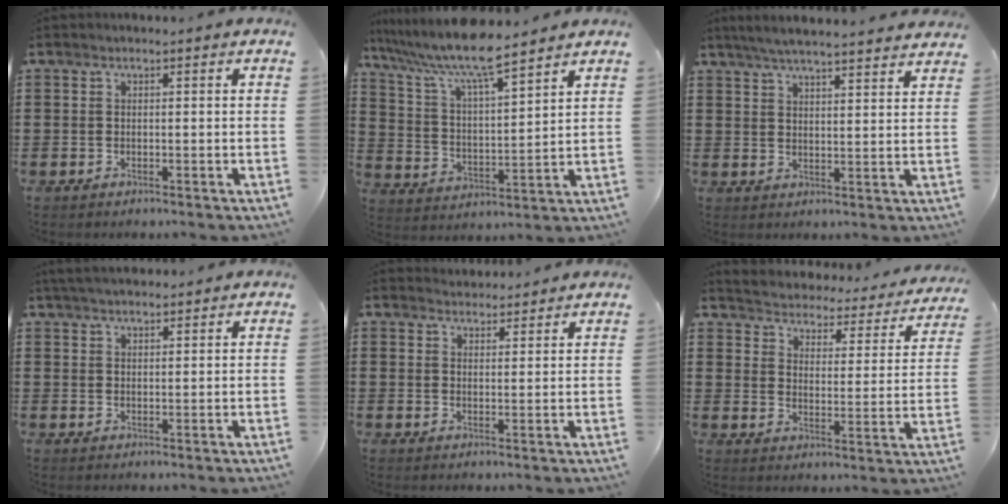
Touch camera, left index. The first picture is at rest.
{"total": 8.6, "force": [7.5, 0.5, 4.4], "torque": [-0.115, -0.043, 0.124]}
{"total": 4.8, "force": [4.6, -0.2, 1.5], "torque": [-0.042, -0.019, 0.081]}
{"total": 2.4, "force": [2.3, 0.4, 0.8], "torque": [-0.021, 0.002, 0.044]}
{"total": 2.5, "force": [2.4, 0.3, -0.2], "torque": [-0.002, -0.005, 0.047]}
{"total": 2.6, "force": [2.6, 0.1, -0.3], "torque": [-0.017, -0.032, 0.034]}